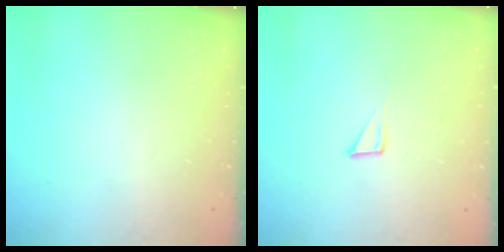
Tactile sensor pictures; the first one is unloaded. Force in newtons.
{"total": 2.6, "press": 2.6, "slide": 0.1}